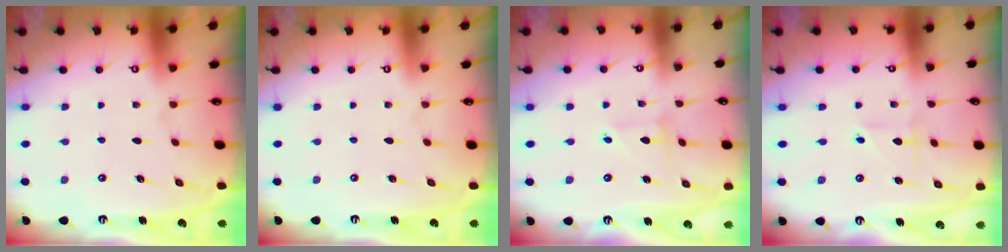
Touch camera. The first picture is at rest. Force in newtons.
{"total": 0.0}
{"total": 2.4, "press": 2.4, "slide": 0.2}
{"total": 1.8, "press": 1.8, "slide": 0.2}